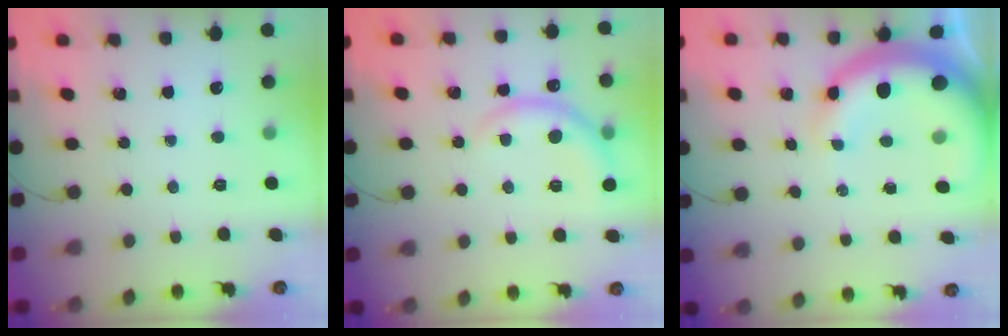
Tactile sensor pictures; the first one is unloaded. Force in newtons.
{"total": 7.2, "press": 7.1, "slide": 0.5}
{"total": 12.4, "press": 12.1, "slide": 2.5}